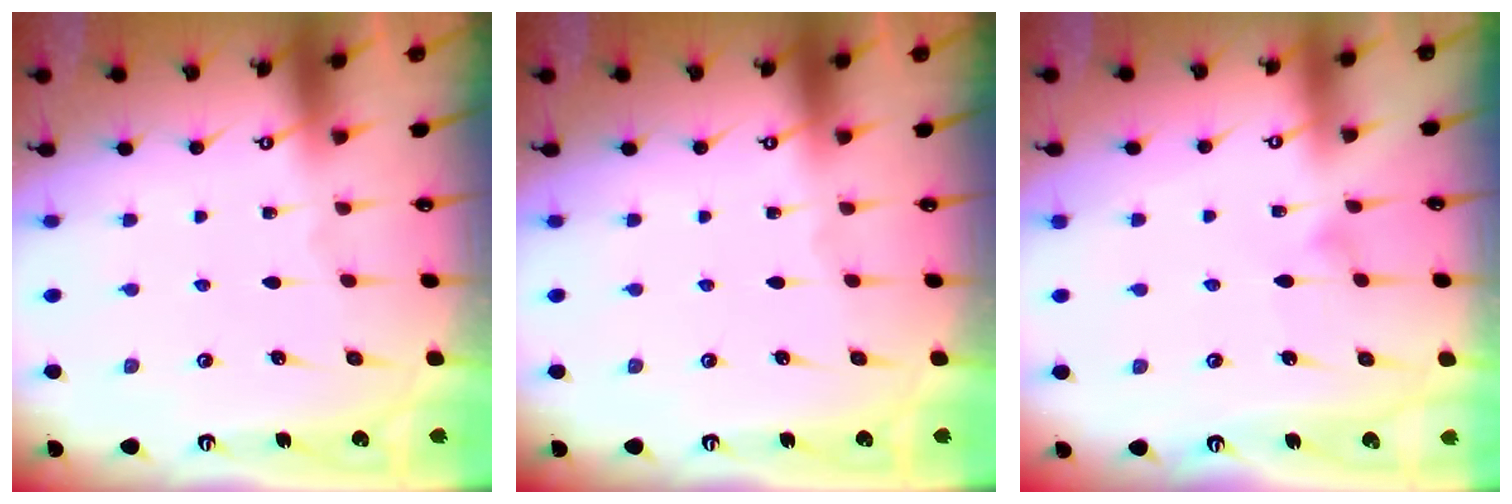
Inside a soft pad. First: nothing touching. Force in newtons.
{"total": 0.0}
{"total": 3.5, "press": 3.5, "slide": 0.2}